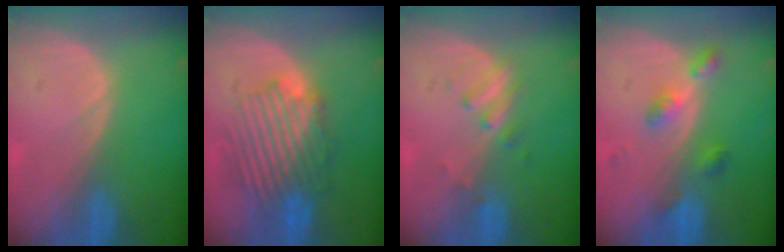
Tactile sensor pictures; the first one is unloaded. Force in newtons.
{"total": 8.9, "press": 8.8, "slide": 1.5}
{"total": 2.7, "press": 2.7, "slide": 0.5}
{"total": 4.6, "press": 4.2, "slide": 1.9}